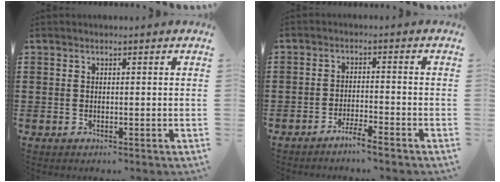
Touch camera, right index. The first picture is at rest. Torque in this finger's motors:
{"motor_torque": [1.39, 0.75, 0.07, 0.00]}